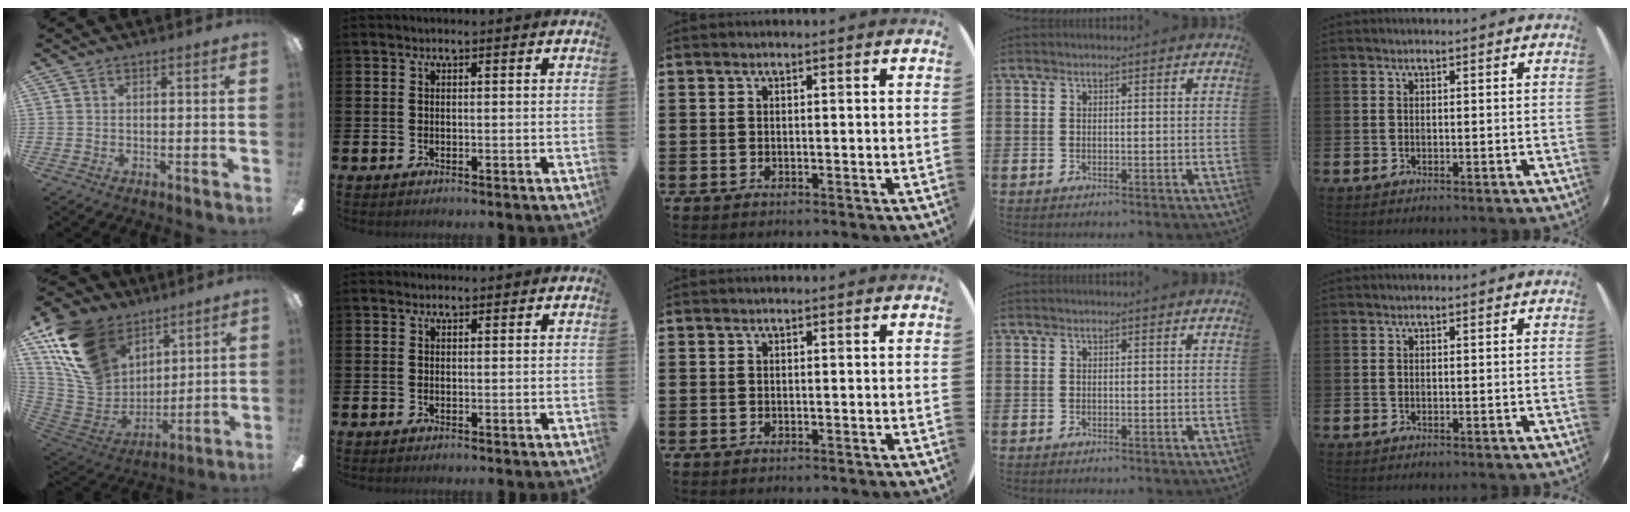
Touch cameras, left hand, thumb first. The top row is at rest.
{"thumb": {"total": 20.0, "force": [11.2, 13.7, 9.3], "torque": [-0.221, -0.047, 0.214]}, "index": {"total": 0.8, "force": [0.7, 0.3, 0.0], "torque": [0.009, 0.001, 0.011]}}